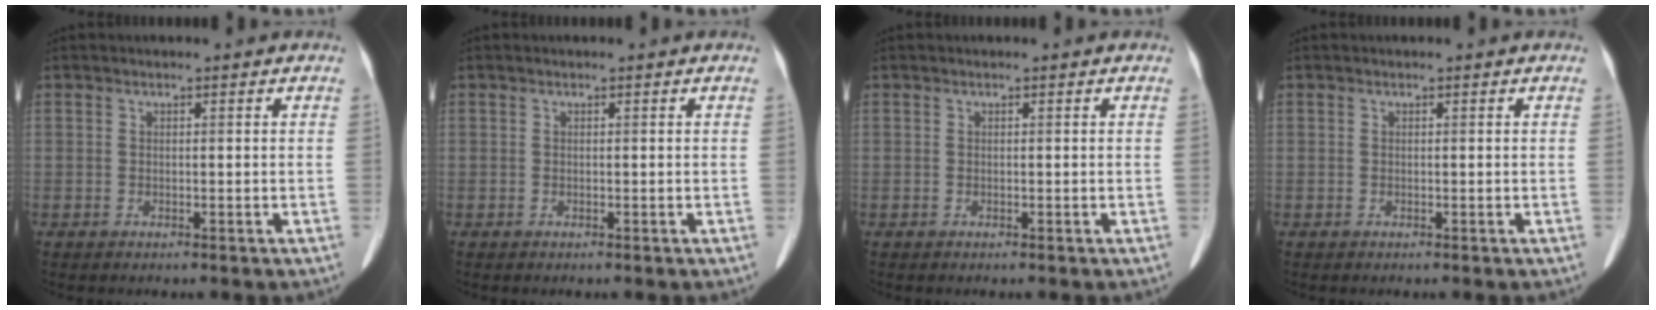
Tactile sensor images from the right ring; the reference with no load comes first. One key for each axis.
{"total": 0.0}
{"total": 0.0}
{"total": 0.0}